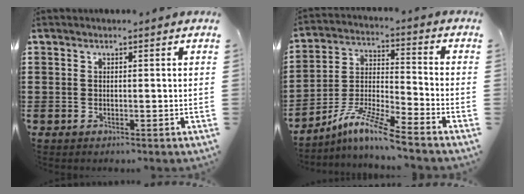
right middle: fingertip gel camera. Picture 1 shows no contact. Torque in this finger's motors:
{"motor_torque": [1.59, -0.55, 0.32, 0.11]}